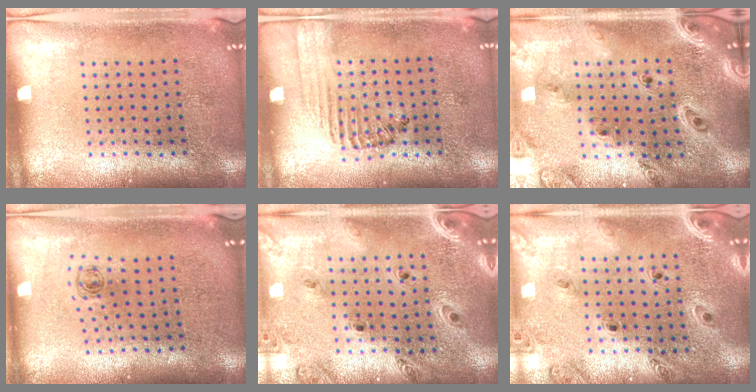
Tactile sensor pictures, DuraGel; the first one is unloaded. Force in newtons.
{"total": 1.3, "press": 1.0, "slide": 0.8}
{"total": 2.5, "press": 2.2, "slide": 1.1}
{"total": 0.5, "press": 0.3, "slide": 0.4}
{"total": 1.2, "press": 1.2, "slide": 0.2}
{"total": 1.2, "press": 1.2, "slide": 0.2}